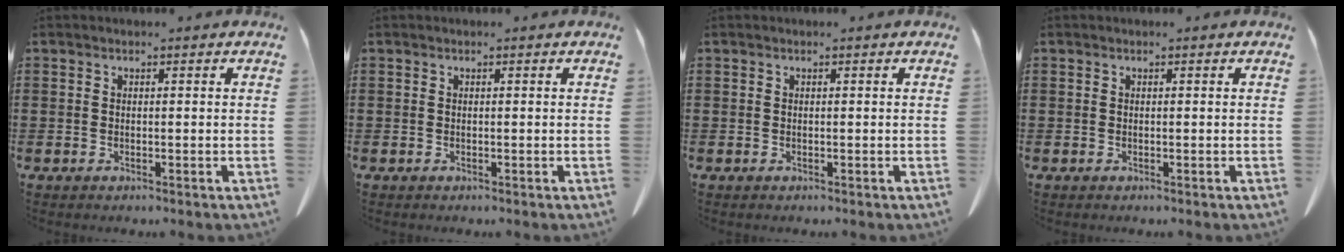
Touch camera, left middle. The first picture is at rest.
{"total": 0.0}
{"total": 0.0}
{"total": 0.0}